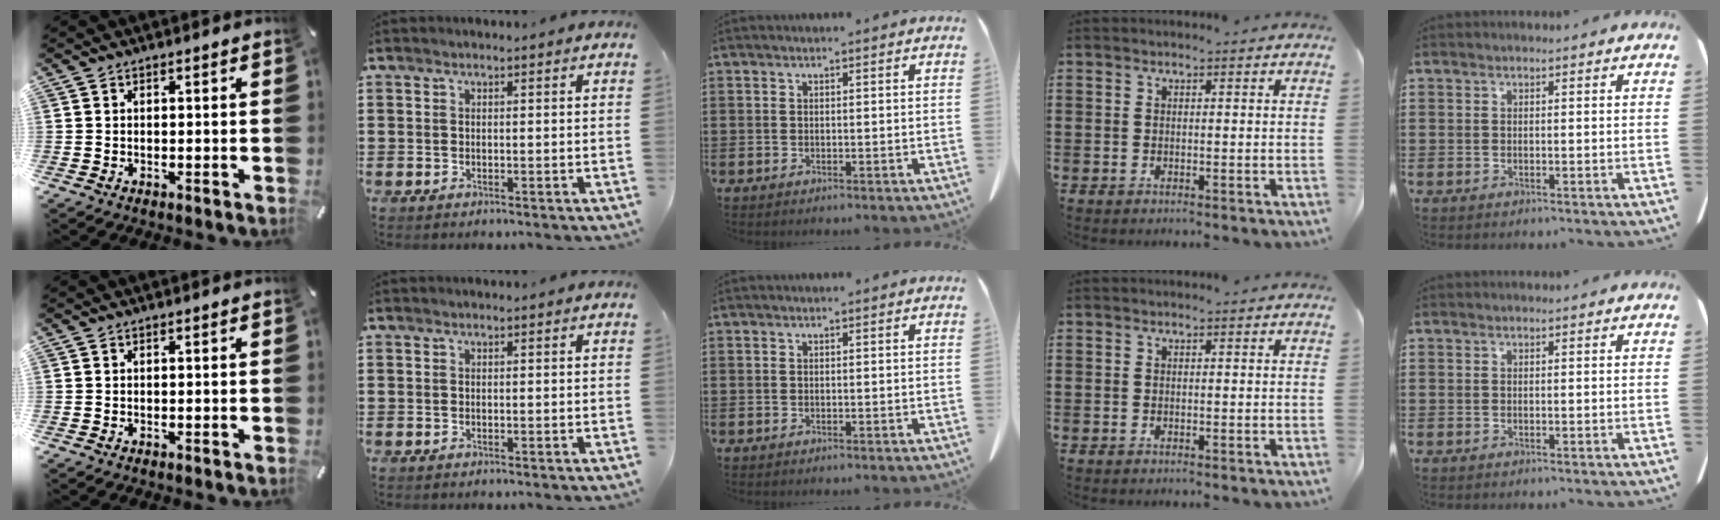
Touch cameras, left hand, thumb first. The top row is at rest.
{}